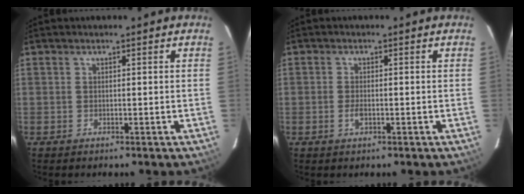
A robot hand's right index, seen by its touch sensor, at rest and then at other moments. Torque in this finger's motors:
{"motor_torque": [0.15, 0.11, -0.01, 0.01]}